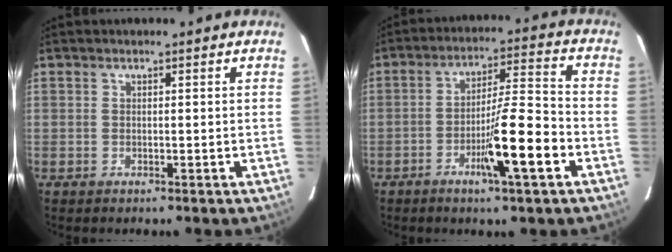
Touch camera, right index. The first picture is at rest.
{"total": 10.9, "force": [-4.5, 0.3, 9.9], "torque": [-0.164, 0.000, -0.073]}